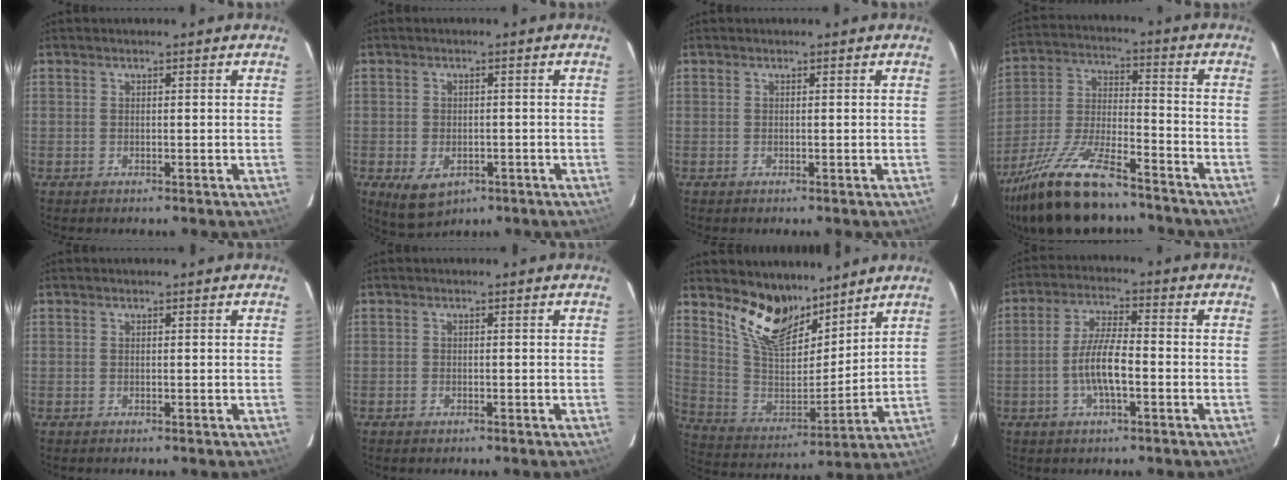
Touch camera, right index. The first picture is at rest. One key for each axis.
{"total": 6.4, "fx": -2.7, "fy": 4.4, "fz": 3.7, "tx": -0.078, "ty": -0.016, "tz": -0.033}
{"total": 0.0}
{"total": 20.4, "fx": -15.6, "fy": 5.7, "fz": 11.9, "tx": -0.249, "ty": -0.025, "tz": -0.275}
{"total": 0.0}
{"total": 1.0, "fx": -0.7, "fy": 0.7, "fz": 0.2, "tx": -0.004, "ty": 0.001, "tz": -0.011}
{"total": 14.5, "fx": 11.0, "fy": 6.4, "fz": 6.9, "tx": -0.140, "ty": -0.008, "tz": 0.213}
{"total": 7.6, "fx": -2.3, "fy": 2.0, "fz": 6.9, "tx": -0.139, "ty": 0.004, "tz": -0.042}